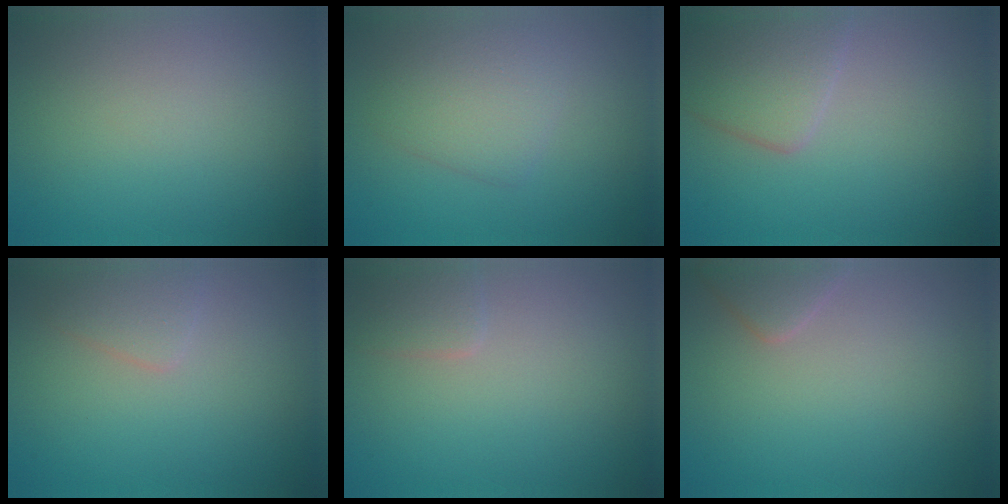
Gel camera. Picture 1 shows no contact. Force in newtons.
{"total": 3.0, "press": 3.0, "slide": 0.0}
{"total": 3.7, "press": 3.7, "slide": 0.2}
{"total": 1.6, "press": 1.6, "slide": 0.0}
{"total": 1.4, "press": 1.4, "slide": 0.1}
{"total": 1.8, "press": 1.8, "slide": 0.2}